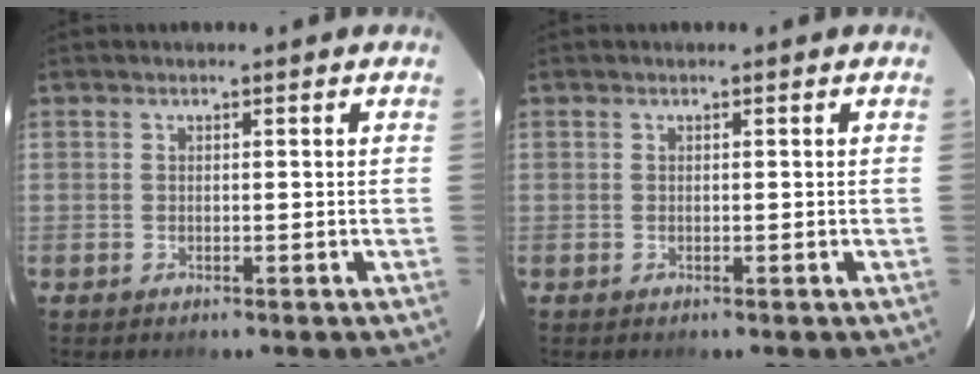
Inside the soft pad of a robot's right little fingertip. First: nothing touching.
{"total": 0.0}